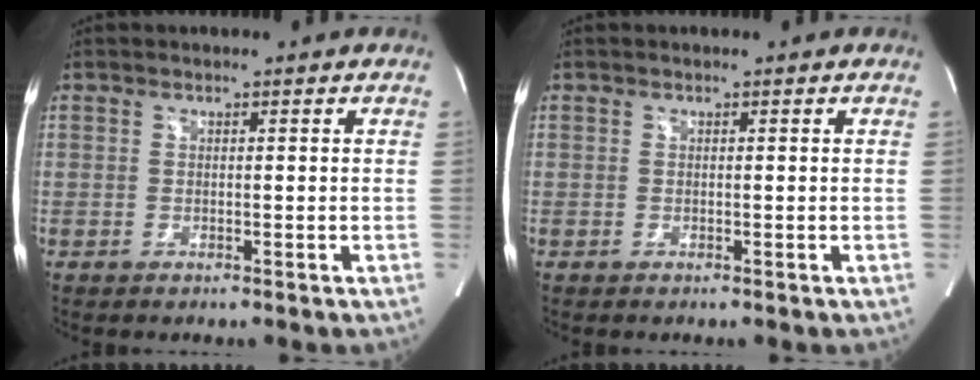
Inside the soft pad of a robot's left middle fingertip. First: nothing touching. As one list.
[{"total": 0.0}]